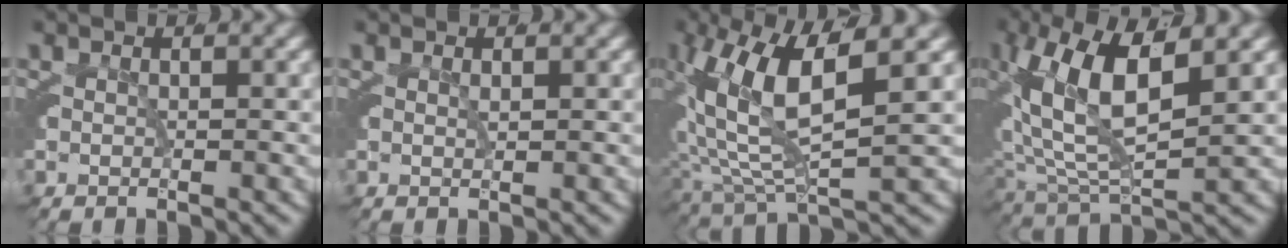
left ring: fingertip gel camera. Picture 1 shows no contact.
{"total": 0.7, "force": [0.4, -0.5, 0.4], "torque": [-0.007, -0.007, 0.011]}
{"total": 9.6, "force": [1.5, 4.4, 8.4], "torque": [-0.161, -0.012, 0.038]}
{"total": 10.1, "force": [2.3, 4.9, 8.6], "torque": [-0.166, -0.005, 0.047]}